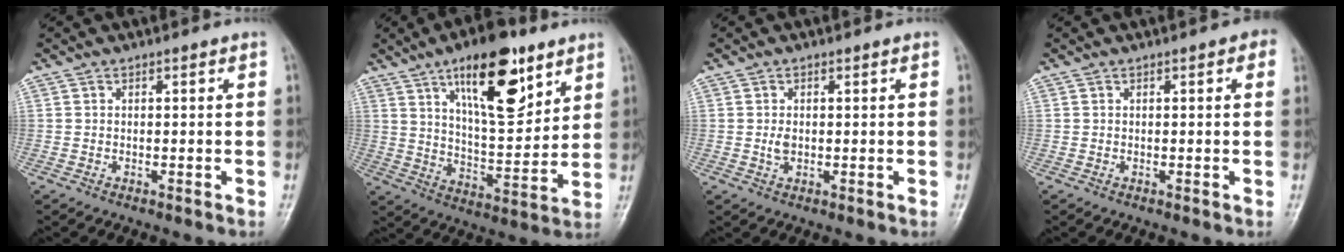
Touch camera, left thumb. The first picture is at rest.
{"total": 18.0, "force": [10.2, 6.8, 13.2], "torque": [-0.169, -0.057, 0.170]}
{"total": 1.9, "force": [0.1, 1.2, 1.4], "torque": [-0.024, -0.002, 0.002]}
{"total": 2.0, "force": [0.7, 0.8, 1.7], "torque": [-0.014, 0.002, 0.003]}